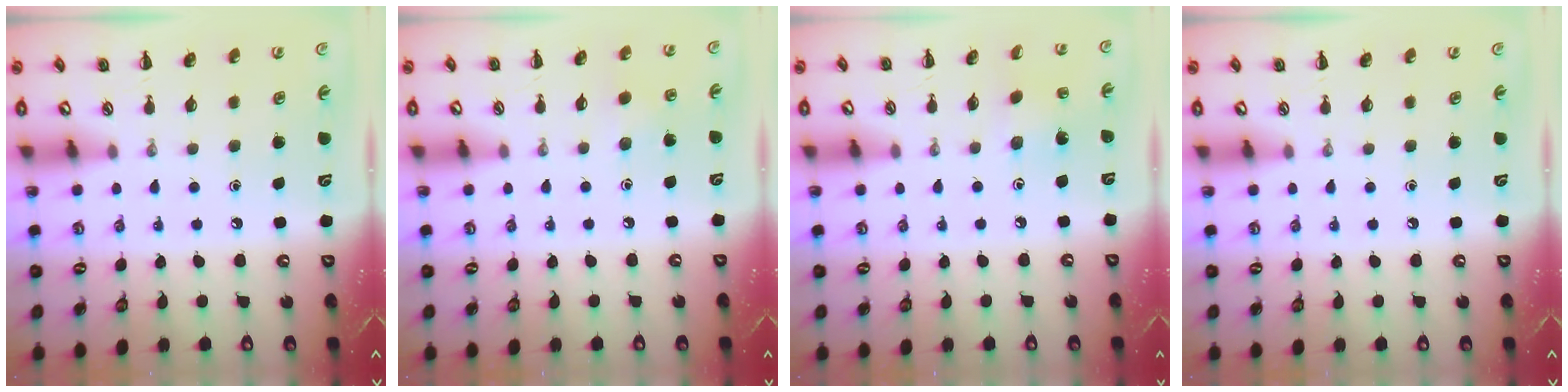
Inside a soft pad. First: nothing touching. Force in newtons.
{"total": 2.4, "press": 2.3, "slide": 0.8}
{"total": 1.6, "press": 1.5, "slide": 0.6}
{"total": 0.0}